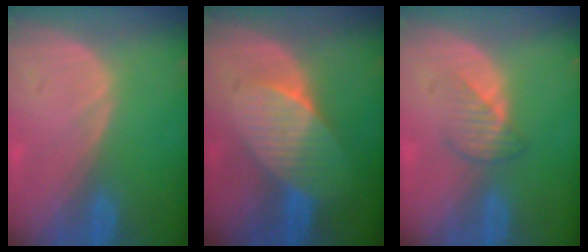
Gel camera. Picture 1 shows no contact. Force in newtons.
{"total": 7.4, "press": 6.7, "slide": 3.2}
{"total": 3.0, "press": 2.9, "slide": 0.7}